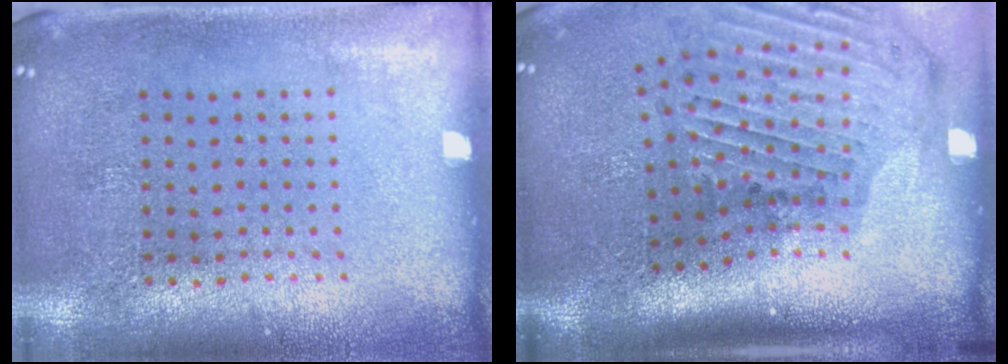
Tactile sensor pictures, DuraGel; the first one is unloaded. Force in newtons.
{"total": 2.4, "press": 1.8, "slide": 1.6}